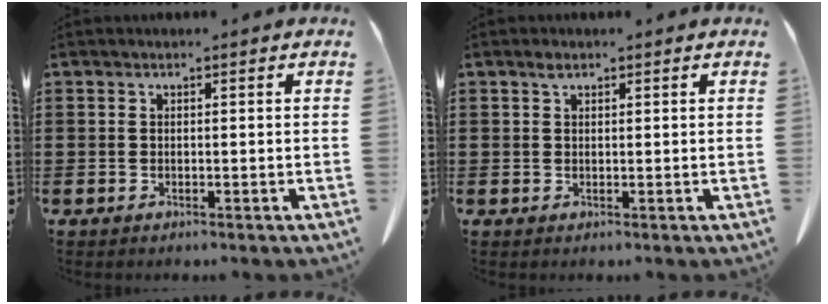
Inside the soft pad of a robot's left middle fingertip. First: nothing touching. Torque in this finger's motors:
{"motor_torque": [0.29, 0.68, -0.04, -0.02]}